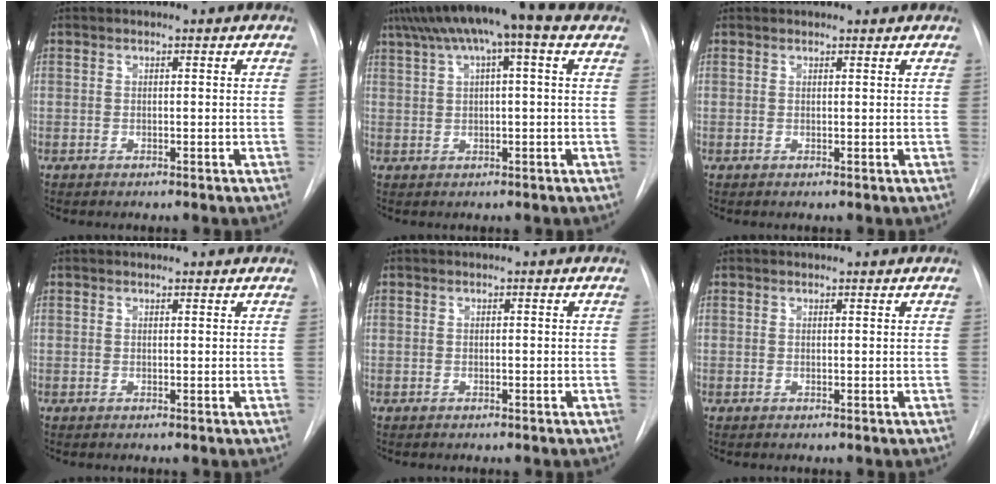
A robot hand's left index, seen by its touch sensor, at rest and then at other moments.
{"total": 12.3, "force": [7.2, 1.9, 9.7], "torque": [-0.168, 0.057, 0.109]}
{"total": 2.2, "force": [2.1, 0.5, 0.4], "torque": [-0.009, 0.019, 0.026]}
{"total": 1.5, "force": [1.5, 0.4, 0.2], "torque": [-0.010, 0.011, 0.019]}
{"total": 0.0}
{"total": 1.4, "force": [1.3, 0.2, 0.2], "torque": [-0.009, 0.011, 0.018]}